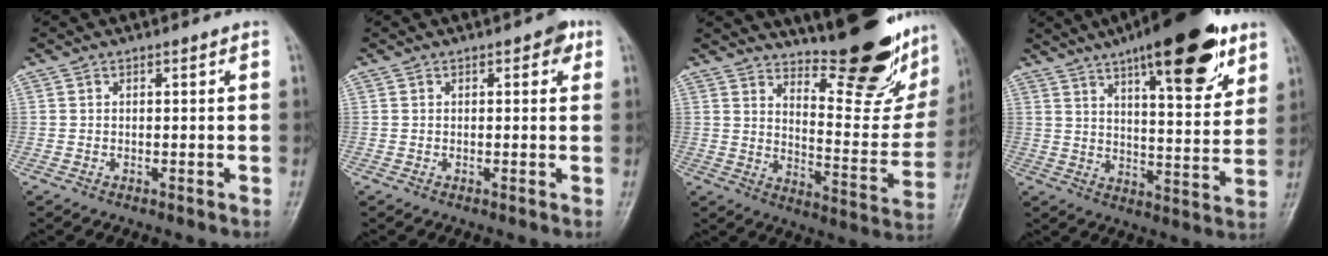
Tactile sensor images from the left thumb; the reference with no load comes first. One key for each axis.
{"total": 2.5, "fx": 1.0, "fy": 1.3, "fz": 1.8, "tx": -0.008, "ty": 0.001, "tz": 0.006}
{"total": 22.6, "fx": 18.1, "fy": 5.9, "fz": 12.1, "tx": -0.130, "ty": -0.145, "tz": 0.245}
{"total": 20.8, "fx": 12.2, "fy": 6.5, "fz": 15.6, "tx": -0.203, "ty": -0.042, "tz": 0.182}